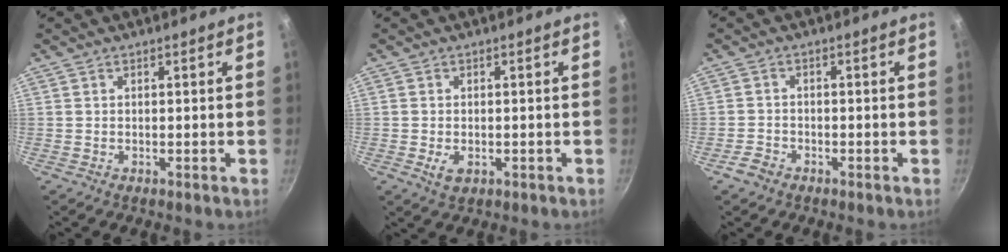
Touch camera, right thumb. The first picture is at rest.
{"total": 3.2, "force": [-0.9, 2.1, 2.2], "torque": [-0.037, -0.002, -0.012]}
{"total": 3.0, "force": [-2.0, 2.0, 0.9], "torque": [-0.017, 0.021, -0.037]}